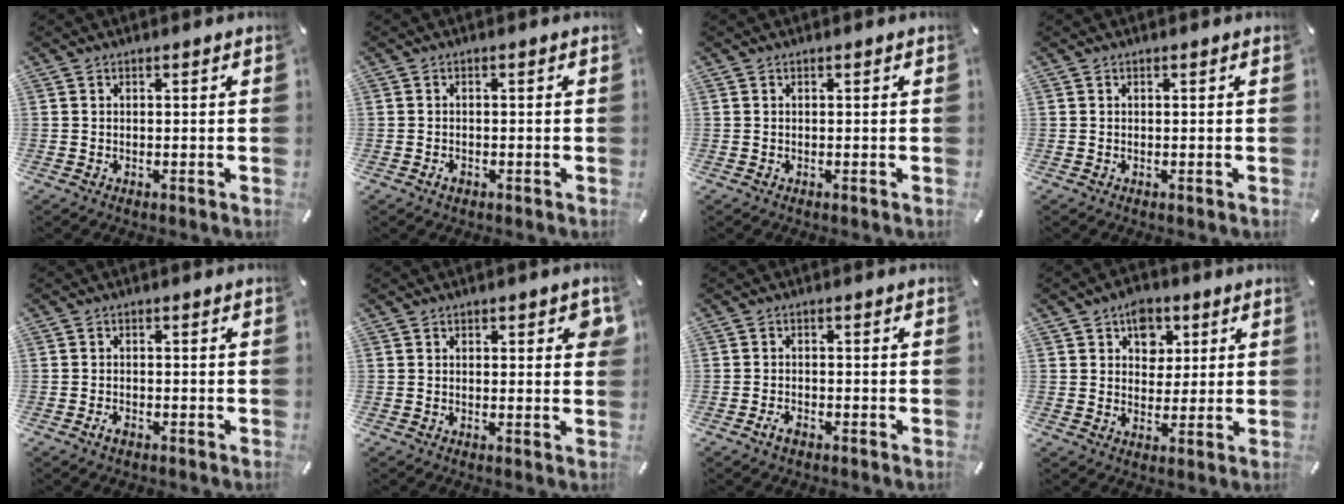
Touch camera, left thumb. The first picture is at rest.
{"total": 1.4, "force": [-0.8, 0.8, 0.8], "torque": [-0.016, 0.003, -0.016]}
{"total": 0.0}
{"total": 0.0}
{"total": 1.7, "force": [-1.1, 0.8, 1.0], "torque": [-0.020, 0.005, -0.020]}
{"total": 2.7, "force": [1.0, 1.4, 2.1], "torque": [-0.020, -0.004, 0.011]}
{"total": 2.4, "force": [-1.5, 1.2, 1.4], "torque": [-0.033, 0.003, -0.030]}
{"total": 7.2, "force": [3.2, 5.9, 2.8], "torque": [-0.026, -0.006, 0.051]}